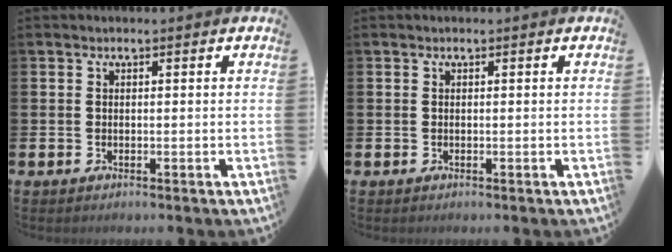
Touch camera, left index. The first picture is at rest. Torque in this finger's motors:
{"motor_torque": [-0.08, 0.12, 0.00, -0.01]}